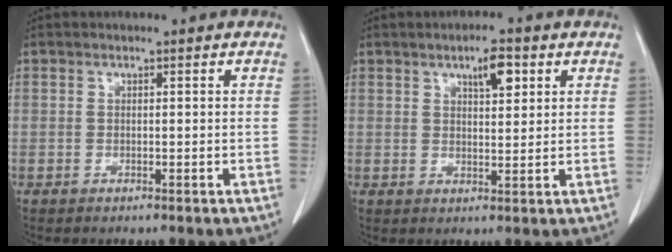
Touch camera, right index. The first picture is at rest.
{"total": 4.5, "force": [2.3, 1.3, 3.6], "torque": [-0.061, 0.000, 0.038]}